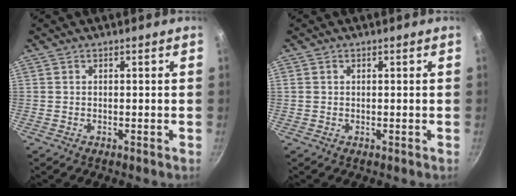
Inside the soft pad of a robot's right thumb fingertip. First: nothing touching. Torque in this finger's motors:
{"motor_torque": [0.03, -0.05, -0.37, -0.04, -0.03]}